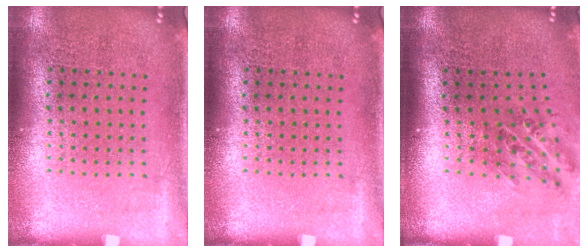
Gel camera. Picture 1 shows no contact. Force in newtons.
{"total": 0.0}
{"total": 1.1, "press": 1.0, "slide": 0.6}